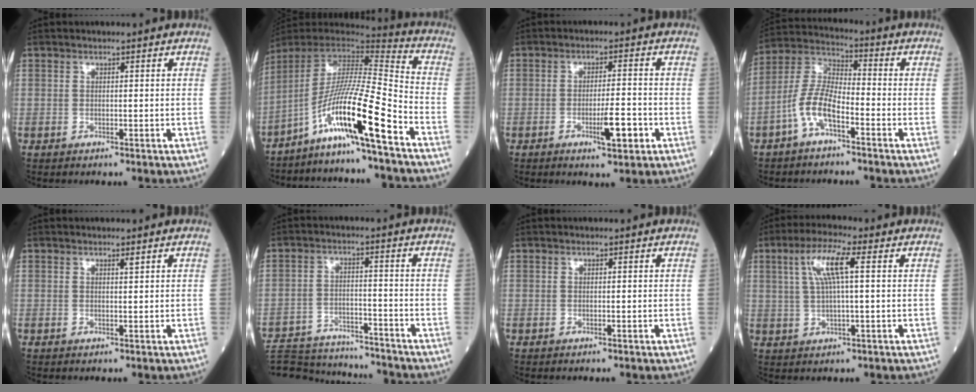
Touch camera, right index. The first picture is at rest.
{"total": 15.7, "force": [-9.2, -1.7, 12.6], "torque": [-0.235, -0.004, -0.166]}
{"total": 5.4, "force": [-2.1, 0.6, 4.9], "torque": [-0.082, -0.003, -0.030]}
{"total": 7.9, "force": [-3.8, 2.4, 6.5], "torque": [-0.147, 0.014, -0.079]}
{"total": 0.6, "force": [0.5, -0.1, 0.3], "torque": [-0.012, -0.004, 0.012]}
{"total": 19.7, "force": [-18.6, 3.2, 5.9], "torque": [-0.149, -0.013, -0.275]}
{"total": 0.0}
{"total": 6.8, "force": [2.0, 0.5, 6.5], "torque": [-0.132, 0.013, 0.042]}